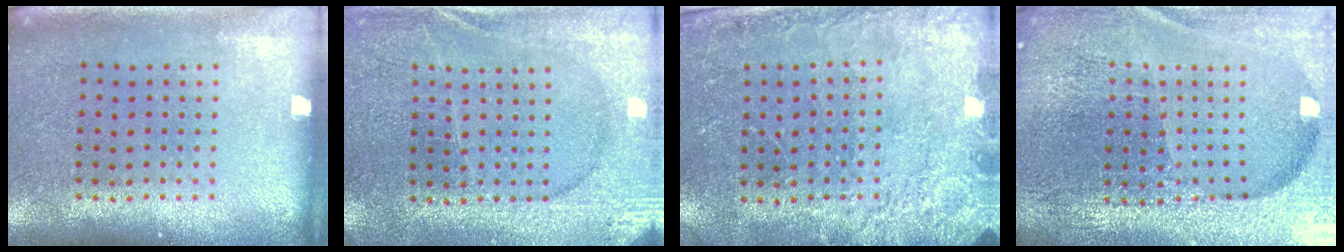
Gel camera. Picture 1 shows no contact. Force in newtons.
{"total": 2.9, "press": 2.9, "slide": 0.3}
{"total": 2.5, "press": 2.4, "slide": 0.9}
{"total": 6.8, "press": 5.9, "slide": 3.4}